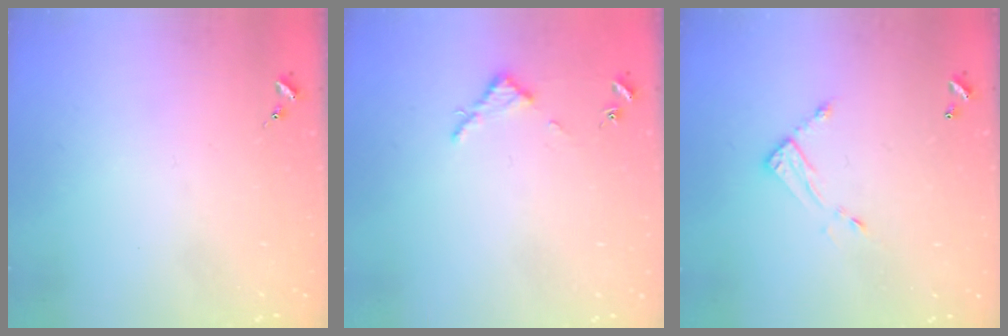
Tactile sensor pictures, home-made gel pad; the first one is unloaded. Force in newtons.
{"total": 2.8, "press": 2.8, "slide": 0.3}
{"total": 7.3, "press": 7.3, "slide": 0.3}